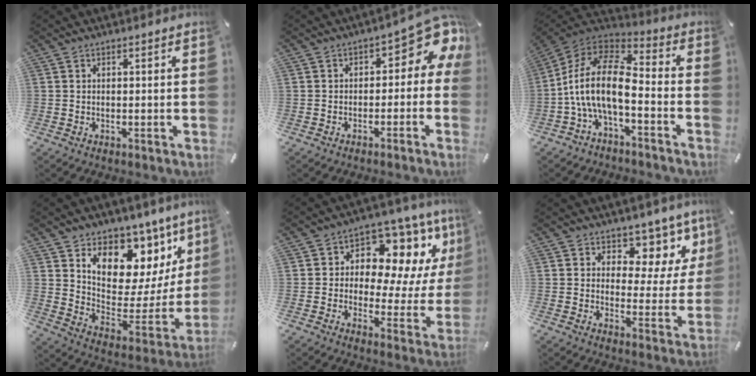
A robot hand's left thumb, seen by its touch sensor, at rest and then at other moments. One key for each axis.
{"total": 8.7, "fx": 3.2, "fy": 4.7, "fz": 6.5, "tx": -0.071, "ty": -0.034, "tz": 0.052}
{"total": 15.8, "fx": -3.7, "fy": 7.8, "fz": 13.2, "tx": -0.281, "ty": 0.008, "tz": -0.066}
{"total": 11.4, "fx": 6.7, "fy": 8.2, "fz": 4.1, "tx": -0.050, "ty": -0.093, "tz": 0.118}
{"total": 11.1, "fx": 6.4, "fy": 6.9, "fz": 6.0, "tx": -0.078, "ty": -0.074, "tz": 0.109}
{"total": 9.0, "fx": 6.1, "fy": 5.6, "fz": 3.4, "tx": -0.030, "ty": -0.058, "tz": 0.103}